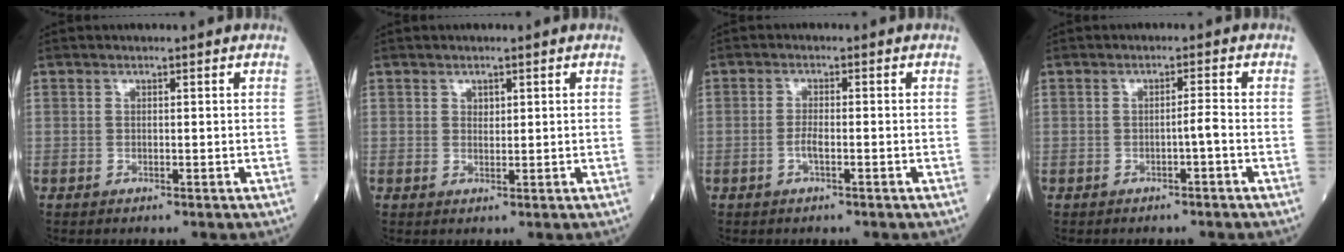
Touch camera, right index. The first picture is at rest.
{"total": 1.0, "force": [0.6, 0.6, 0.6], "torque": [-0.006, -0.003, 0.009]}
{"total": 1.8, "force": [-0.7, 0.3, 1.6], "torque": [-0.032, 0.001, -0.015]}
{"total": 1.5, "force": [-0.8, -0.2, 1.3], "torque": [-0.020, 0.001, -0.014]}